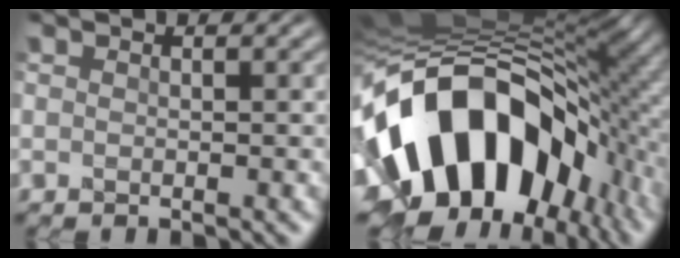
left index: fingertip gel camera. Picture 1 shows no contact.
{"total": 16.9, "force": [-4.3, 11.3, 11.8], "torque": [-0.186, -0.005, -0.074]}